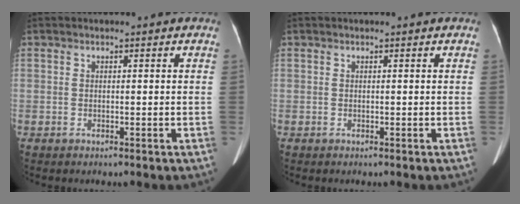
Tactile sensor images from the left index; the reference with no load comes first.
{"total": 0.0}